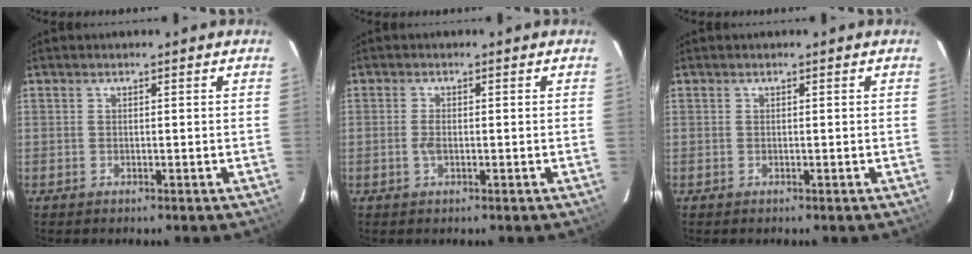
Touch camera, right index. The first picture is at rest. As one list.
[{"total": 1.8, "force": [-0.4, 0.8, 1.5], "torque": [-0.034, 0.000, -0.009]}, {"total": 0.0}]